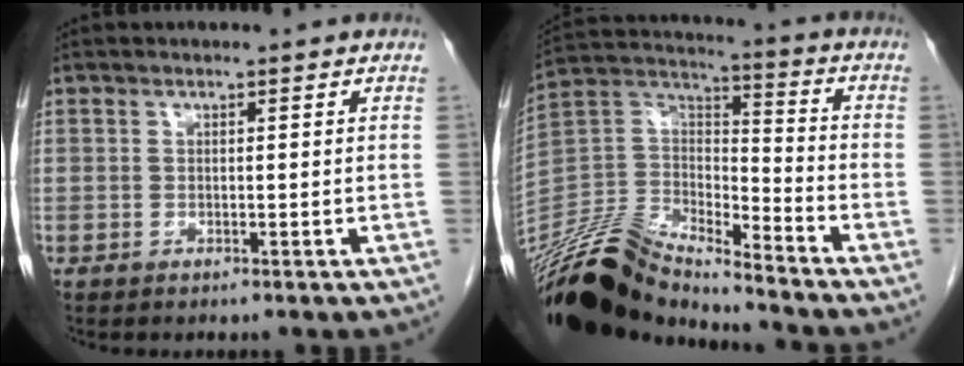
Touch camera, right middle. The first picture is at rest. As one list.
[{"total": 15.4, "force": [-14.6, 1.8, 4.6], "torque": [-0.085, 0.036, -0.280]}]